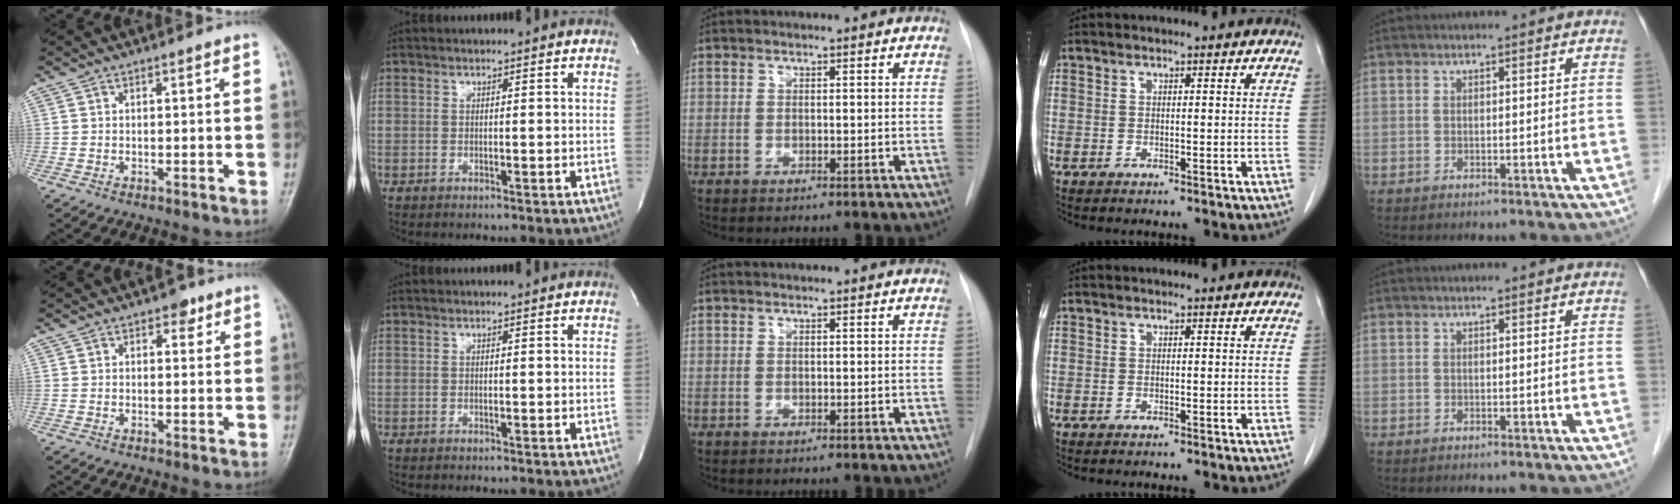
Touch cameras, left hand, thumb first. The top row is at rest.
{"thumb": {"total": 2.3, "force": [1.2, 1.5, 1.2], "torque": [0.000, -0.003, 0.013]}}